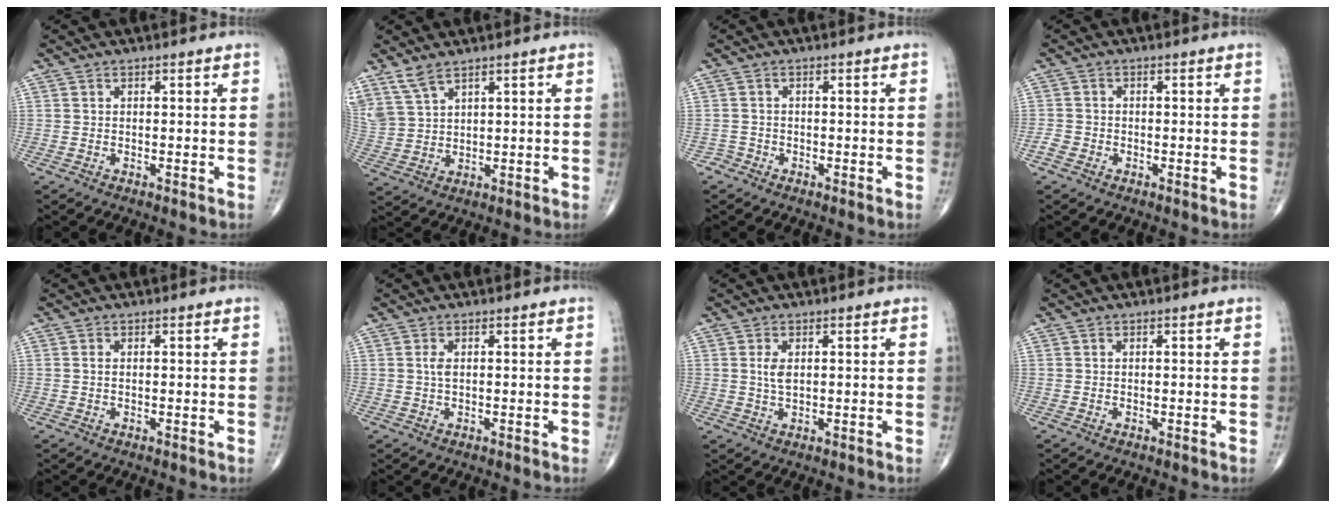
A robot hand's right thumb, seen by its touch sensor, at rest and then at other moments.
{"total": 5.5, "force": [4.4, 1.9, 2.8], "torque": [-0.064, -0.013, 0.103]}
{"total": 1.5, "force": [-0.8, 1.2, -0.3], "torque": [0.017, 0.008, -0.022]}
{"total": 1.9, "force": [-1.1, 1.5, 0.6], "torque": [-0.008, 0.006, -0.024]}
{"total": 0.7, "force": [0.1, 0.4, 0.6], "torque": [-0.015, 0.004, 0.003]}
{"total": 1.4, "force": [0.3, 0.6, 1.3], "torque": [-0.030, 0.002, 0.009]}
{"total": 2.6, "force": [0.6, 1.3, 2.2], "torque": [-0.044, -0.002, 0.014]}
{"total": 0.0}